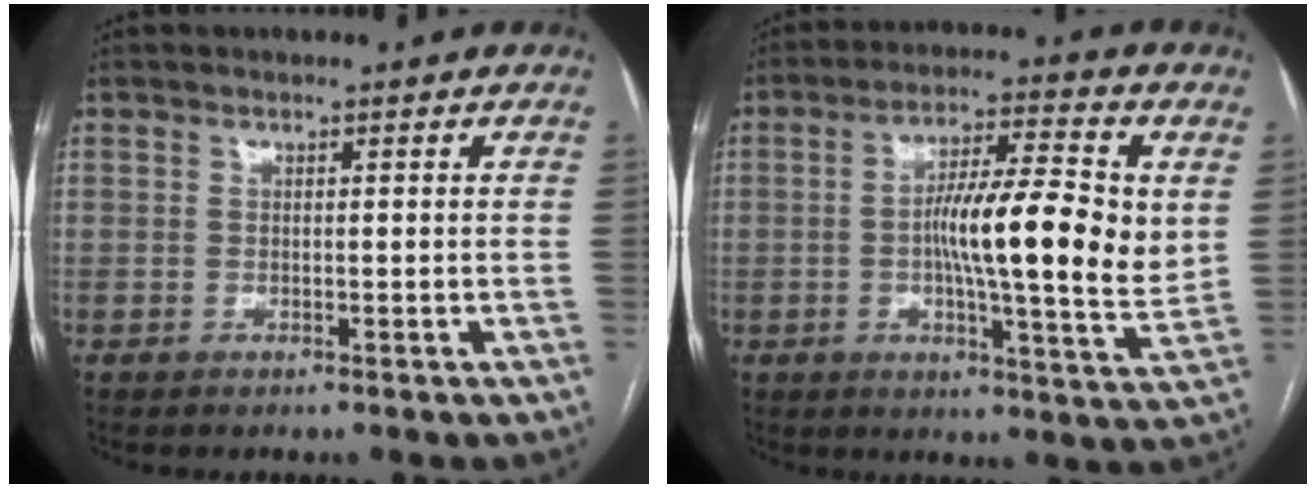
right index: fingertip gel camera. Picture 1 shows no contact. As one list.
[{"total": 14.7, "force": [1.1, 2.1, 14.5], "torque": [-0.235, 0.007, 0.006]}]